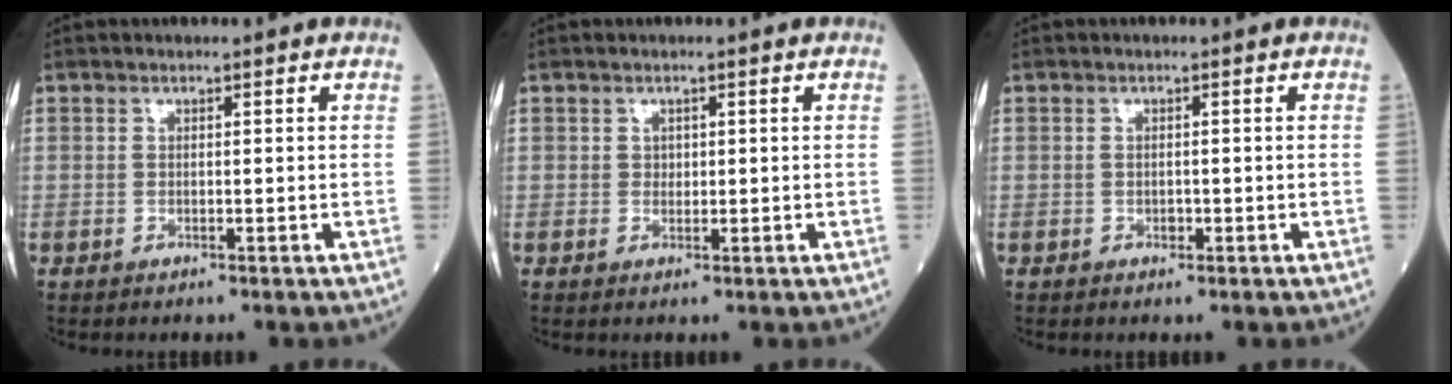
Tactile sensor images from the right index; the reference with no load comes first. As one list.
[{"total": 0.9, "force": [0.2, 0.7, 0.3], "torque": [-0.001, 0.000, 0.002]}, {"total": 0.7, "force": [-0.3, 0.5, 0.4], "torque": [-0.007, 0.001, -0.004]}]